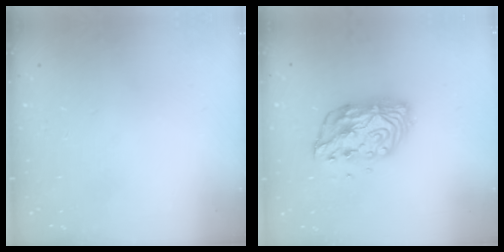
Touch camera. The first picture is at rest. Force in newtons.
{"total": 13.2, "press": 13.2, "slide": 0.9}